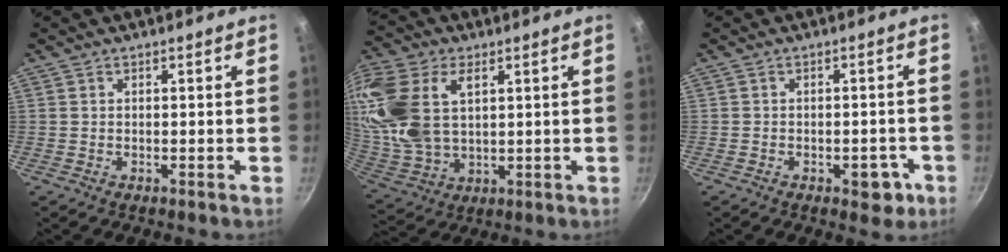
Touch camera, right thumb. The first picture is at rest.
{"total": 20.1, "force": [6.1, 12.6, 14.5], "torque": [-0.312, -0.011, 0.127]}
{"total": 4.8, "force": [-2.2, 2.8, 3.3], "torque": [-0.014, 0.019, -0.018]}